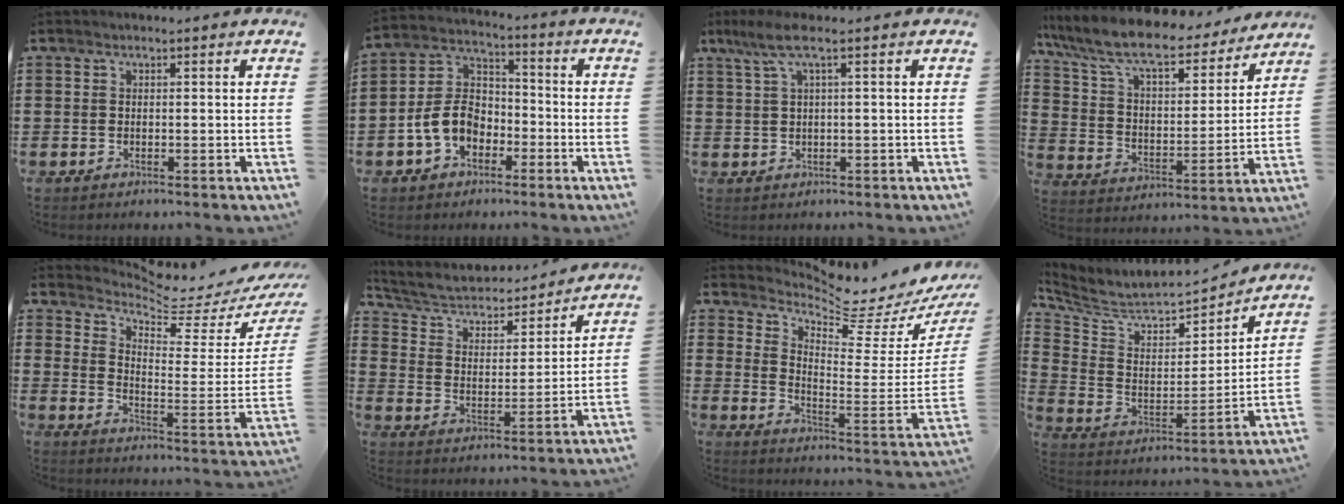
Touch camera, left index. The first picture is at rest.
{"total": 7.5, "force": [-3.0, 5.6, 4.0], "torque": [-0.121, 0.004, -0.069]}
{"total": 3.9, "force": [0.8, 0.7, 3.8], "torque": [-0.088, -0.002, 0.008]}
{"total": 9.9, "force": [8.7, 1.7, 4.5], "torque": [-0.125, -0.054, 0.149]}
{"total": 4.8, "force": [4.6, 0.1, 1.1], "torque": [-0.045, -0.053, 0.071]}
{"total": 5.0, "force": [4.3, 1.8, 1.6], "torque": [-0.057, -0.029, 0.067]}
{"total": 6.7, "force": [6.3, 0.2, 2.4], "torque": [-0.058, -0.074, 0.097]}
{"total": 5.8, "force": [5.3, 1.8, 1.5], "torque": [-0.063, -0.047, 0.085]}